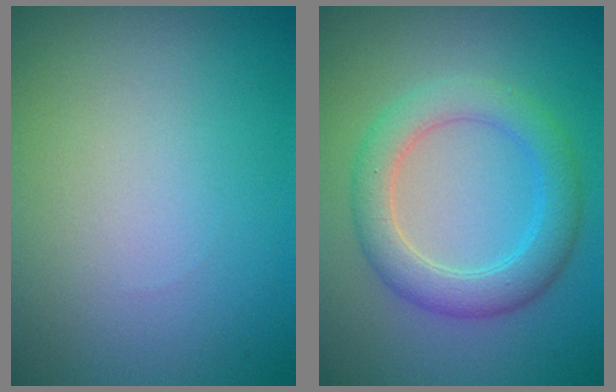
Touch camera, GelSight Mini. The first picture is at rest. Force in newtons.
{"total": 4.3, "press": 4.3, "slide": 0.1}